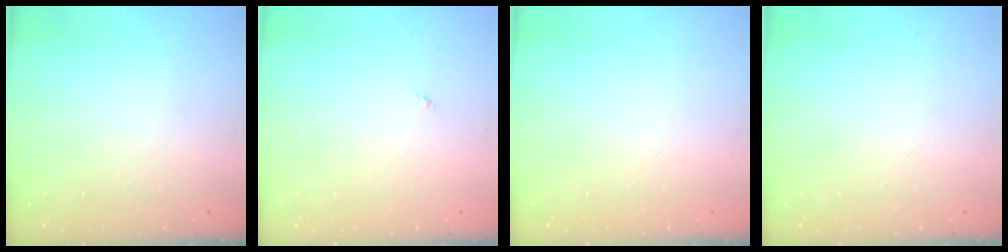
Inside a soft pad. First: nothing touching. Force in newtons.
{"total": 0.0}
{"total": 0.0}
{"total": 0.0}